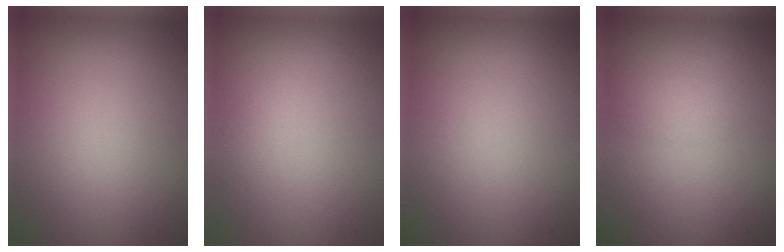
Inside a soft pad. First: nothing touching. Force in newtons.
{"total": 1.1, "press": 1.1, "slide": 0.0}
{"total": 0.0}
{"total": 1.2, "press": 1.2, "slide": 0.0}